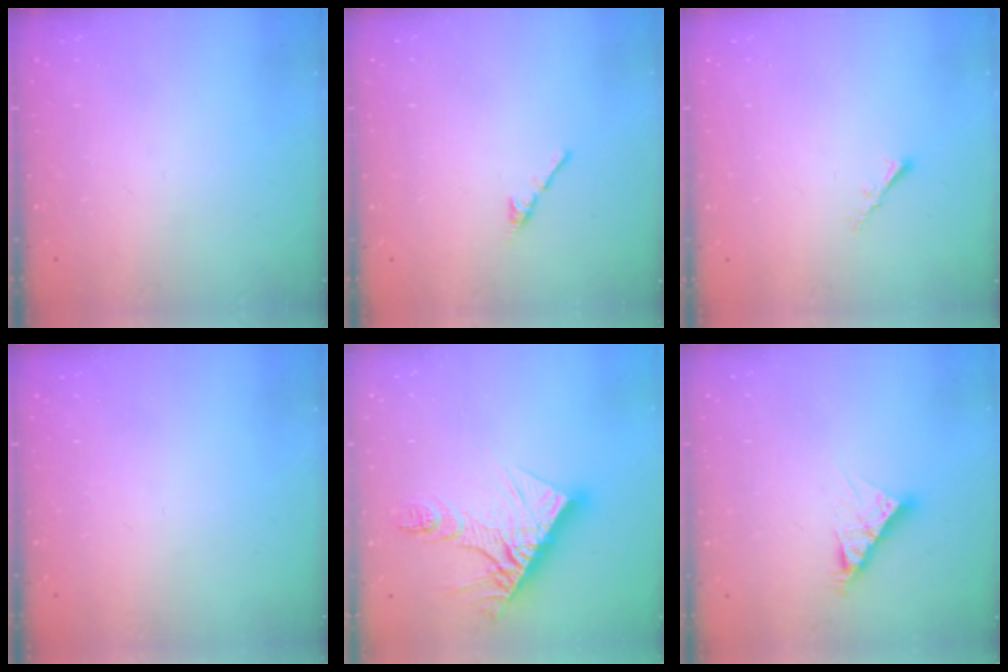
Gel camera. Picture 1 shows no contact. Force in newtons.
{"total": 2.7, "press": 2.7, "slide": 0.7}
{"total": 1.5, "press": 1.5, "slide": 0.4}
{"total": 0.0}
{"total": 15.4, "press": 15.3, "slide": 1.2}
{"total": 6.9, "press": 6.9, "slide": 0.6}